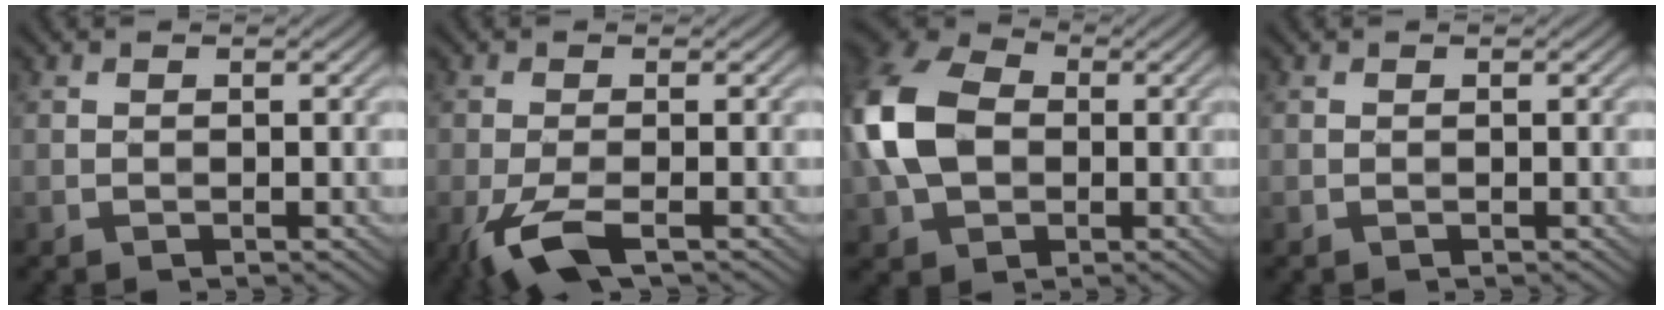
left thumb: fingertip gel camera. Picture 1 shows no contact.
{"total": 4.8, "force": [-2.6, 1.3, 3.8], "torque": [-0.084, -0.002, -0.059]}
{"total": 12.4, "force": [0.0, 8.9, 8.6], "torque": [-0.235, 0.012, -0.015]}
{"total": 0.0}